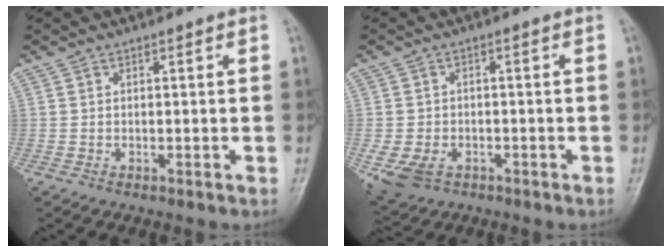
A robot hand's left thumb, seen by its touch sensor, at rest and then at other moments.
{"total": 7.4, "force": [-2.9, 5.4, 4.2], "torque": [-0.087, 0.005, -0.042]}